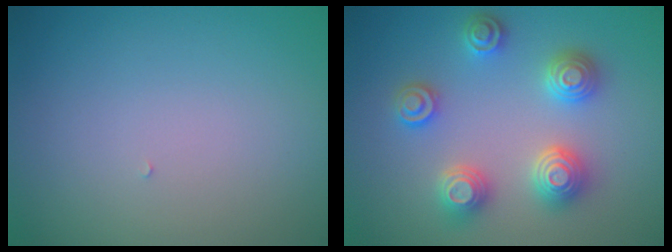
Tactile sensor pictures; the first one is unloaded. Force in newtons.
{"total": 4.8, "press": 4.8, "slide": 0.6}